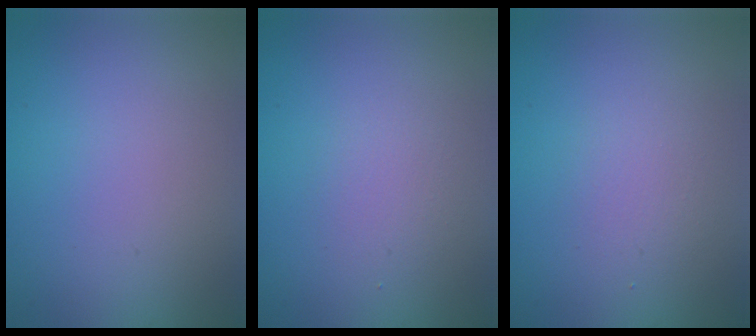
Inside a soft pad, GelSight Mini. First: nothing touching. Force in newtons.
{"total": 1.3, "press": 1.3, "slide": 0.1}
{"total": 1.5, "press": 1.5, "slide": 0.1}